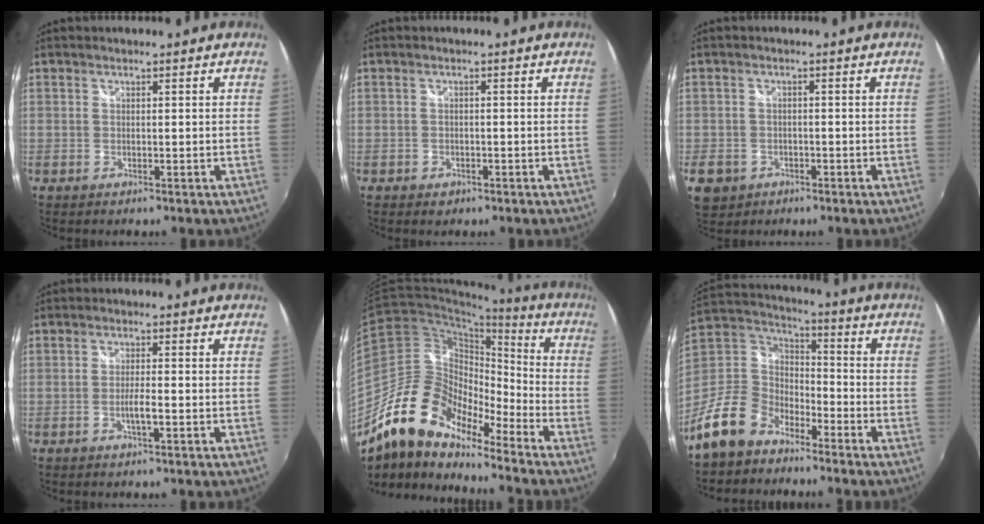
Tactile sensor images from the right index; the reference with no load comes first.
{"total": 2.0, "force": [-1.1, 1.6, 0.6], "torque": [-0.015, -0.001, -0.015]}
{"total": 5.5, "force": [-2.3, 4.6, 1.9], "torque": [-0.055, 0.002, -0.034]}
{"total": 2.7, "force": [-1.0, 0.1, 2.5], "torque": [-0.047, -0.003, -0.019]}
{"total": 17.4, "force": [-13.3, 6.8, 8.9], "torque": [-0.165, 0.004, -0.260]}
{"total": 13.8, "force": [-9.4, 8.2, 5.8], "torque": [-0.147, 0.020, -0.176]}